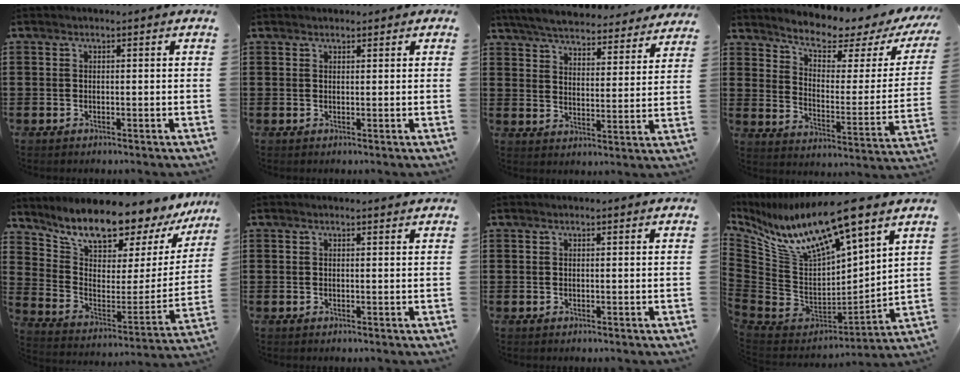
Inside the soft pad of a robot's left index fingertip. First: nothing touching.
{"total": 0.9, "force": [0.8, 0.4, 0.2], "torque": [-0.006, 0.003, 0.016]}
{"total": 5.8, "force": [5.7, 0.0, 1.0], "torque": [-0.048, -0.040, 0.098]}
{"total": 4.9, "force": [3.8, 1.4, 2.6], "torque": [-0.065, -0.031, 0.056]}
{"total": 10.4, "force": [9.5, 2.2, 3.7], "torque": [-0.090, -0.088, 0.157]}
{"total": 0.5, "force": [0.5, 0.0, 0.2], "torque": [-0.007, -0.001, 0.011]}
{"total": 0.0}
{"total": 13.0, "force": [9.5, 2.7, 8.5], "torque": [-0.215, -0.070, 0.160]}